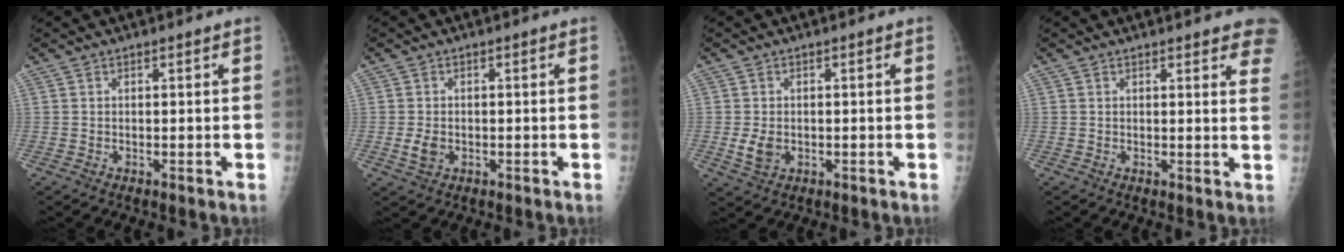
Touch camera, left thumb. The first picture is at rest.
{"total": 2.9, "force": [-0.6, 2.0, 1.9], "torque": [-0.035, -0.001, -0.009]}
{"total": 3.6, "force": [-0.5, 2.5, 2.4], "torque": [-0.045, -0.004, -0.005]}
{"total": 7.4, "force": [5.9, 1.9, 4.0], "torque": [-0.021, -0.020, 0.052]}